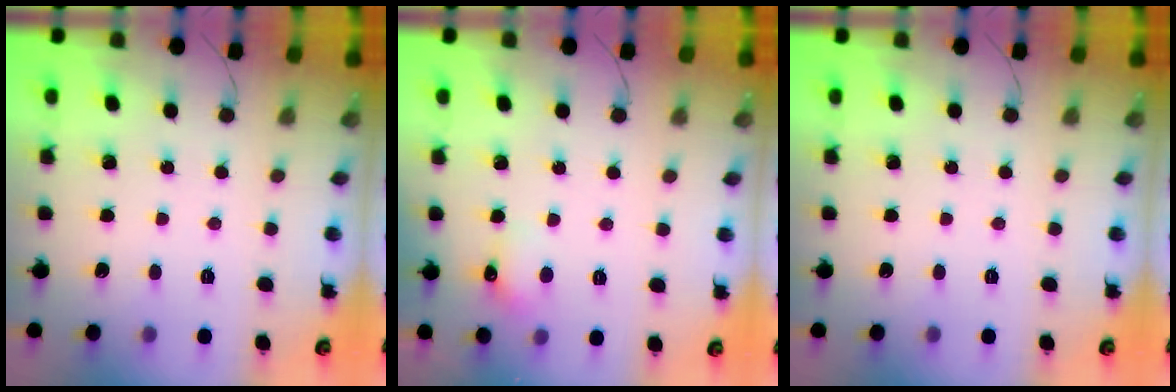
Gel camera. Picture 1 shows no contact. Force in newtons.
{"total": 5.4, "press": 5.1, "slide": 1.9}
{"total": 0.0}